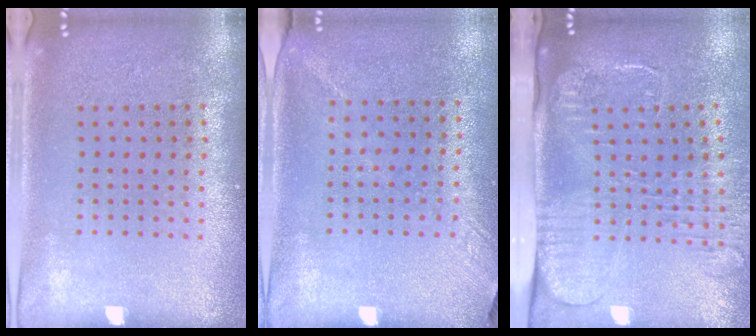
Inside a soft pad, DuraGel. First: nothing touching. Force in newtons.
{"total": 1.4, "press": 1.0, "slide": 0.9}
{"total": 2.6, "press": 2.1, "slide": 1.7}